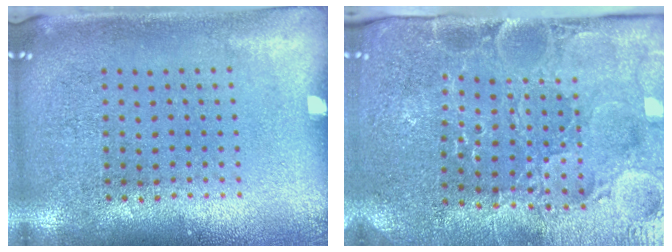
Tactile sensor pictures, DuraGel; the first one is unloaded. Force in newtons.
{"total": 3.8, "press": 3.8, "slide": 0.5}